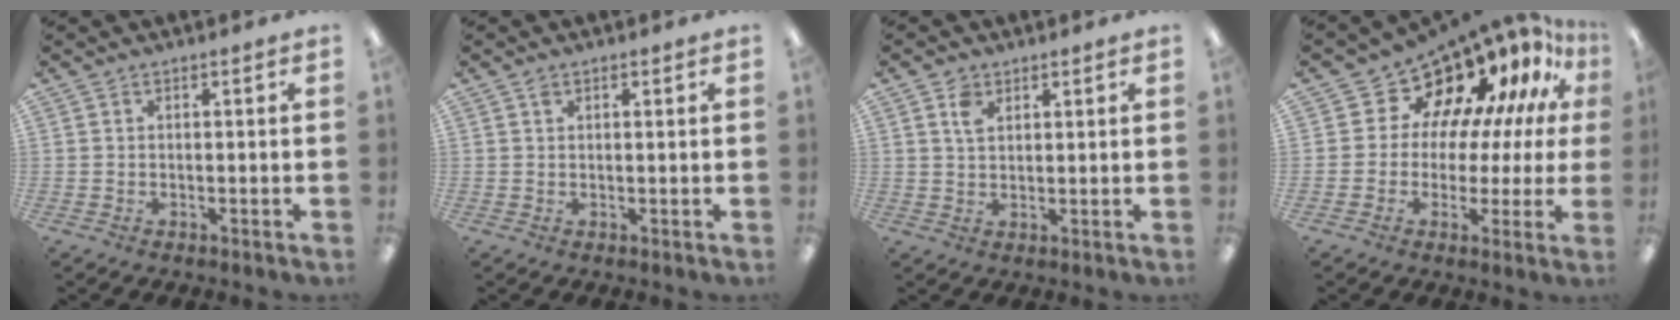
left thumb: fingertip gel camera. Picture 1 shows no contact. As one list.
[{"total": 1.0, "force": [0.6, 0.5, 0.8], "torque": [-0.017, 0.002, 0.010]}, {"total": 3.7, "force": [2.2, 2.2, 2.1], "torque": [-0.039, -0.003, 0.039]}, {"total": 13.5, "force": [10.3, 7.7, 4.0], "torque": [-0.081, -0.097, 0.185]}]